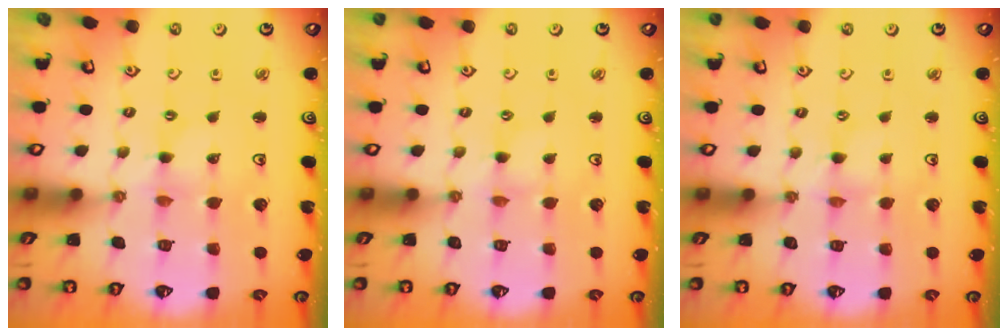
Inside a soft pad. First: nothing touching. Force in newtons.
{"total": 0.0}
{"total": 0.0}